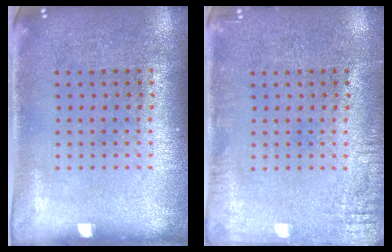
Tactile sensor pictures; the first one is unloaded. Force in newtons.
{"total": 1.8, "press": 1.8, "slide": 0.1}